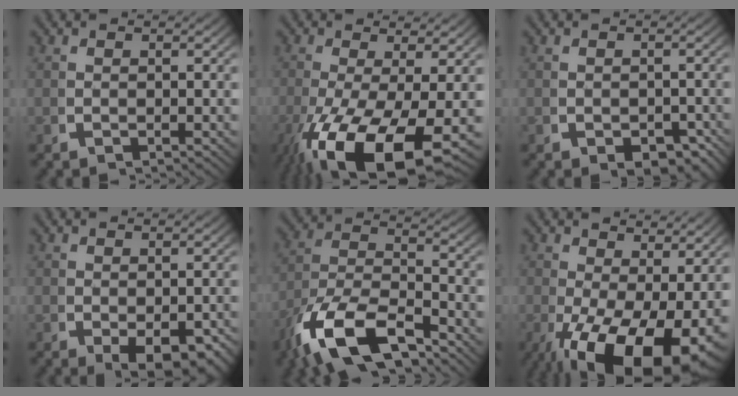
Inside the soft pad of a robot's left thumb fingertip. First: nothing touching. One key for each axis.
{"total": 11.0, "fx": -3.7, "fy": 4.9, "fz": 9.2, "tx": -0.187, "ty": -0.048, "tz": -0.030}
{"total": 2.1, "fx": -0.9, "fy": 1.4, "fz": 1.3, "tx": -0.019, "ty": -0.013, "tz": -0.011}
{"total": 3.6, "fx": -1.2, "fy": 2.0, "fz": 2.8, "tx": -0.050, "ty": -0.028, "tz": -0.002}
{"total": 10.4, "fx": -3.7, "fy": 6.0, "fz": 7.7, "tx": -0.170, "ty": -0.036, "tz": -0.052}
{"total": 11.2, "fx": -3.2, "fy": 5.8, "fz": 9.0, "tx": -0.150, "ty": -0.057, "tz": -0.019}